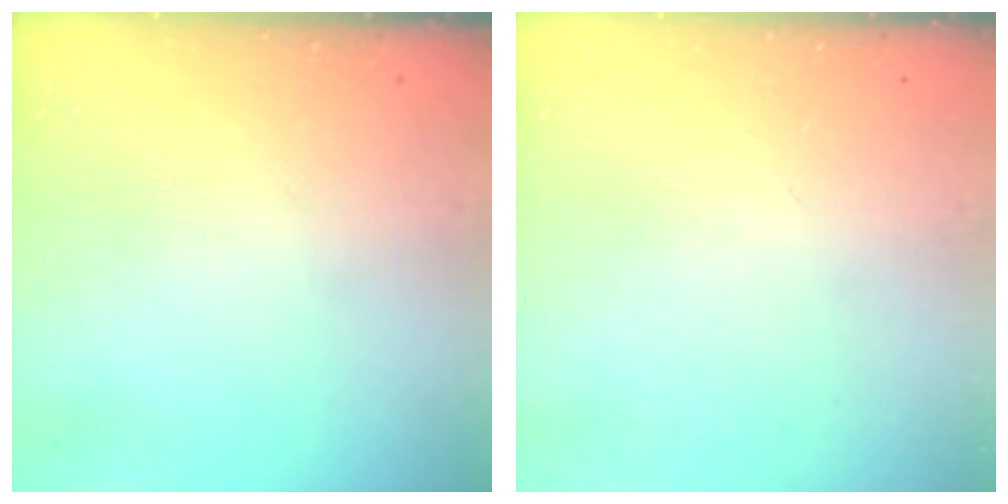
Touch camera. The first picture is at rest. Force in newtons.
{"total": 0.0}